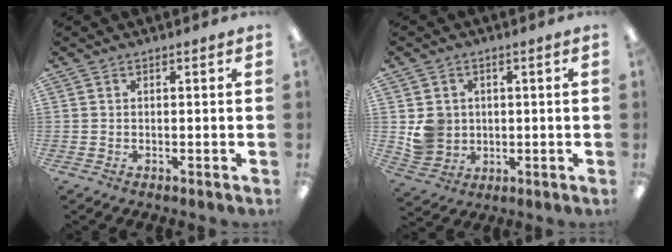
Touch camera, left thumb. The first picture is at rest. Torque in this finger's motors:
{"motor_torque": [-0.14, 0.24, 0.11, -0.12, 0.04]}